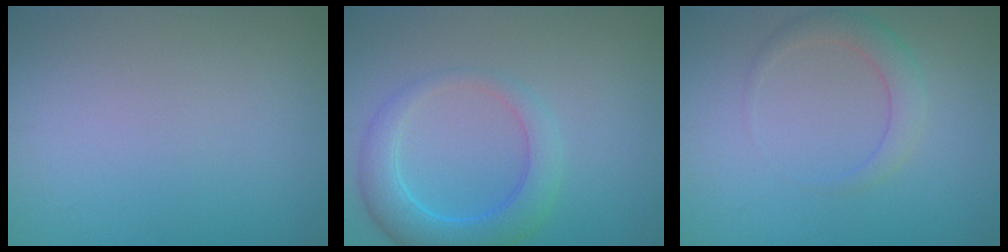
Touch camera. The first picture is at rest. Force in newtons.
{"total": 4.3, "press": 4.3, "slide": 0.3}
{"total": 2.3, "press": 2.3, "slide": 0.1}